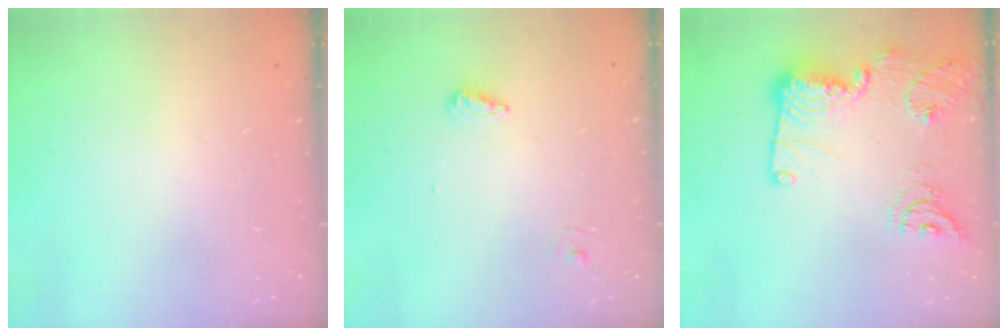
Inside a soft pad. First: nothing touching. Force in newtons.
{"total": 5.9, "press": 5.8, "slide": 1.4}
{"total": 19.1, "press": 18.3, "slide": 5.5}